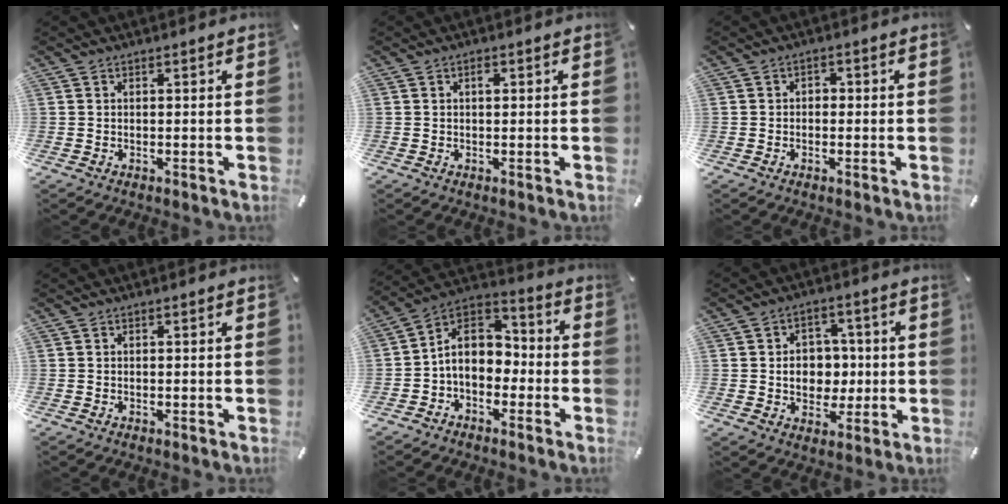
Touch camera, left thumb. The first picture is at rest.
{"total": 1.1, "force": [0.3, 0.6, 0.9], "torque": [-0.011, -0.001, 0.002]}
{"total": 1.8, "force": [-0.9, 1.4, 0.6], "torque": [-0.012, 0.009, -0.020]}
{"total": 0.0}
{"total": 8.8, "force": [-2.0, 7.3, 4.6], "torque": [-0.105, 0.018, -0.036]}
{"total": 8.2, "force": [-0.2, 7.1, 4.3], "torque": [-0.052, 0.006, -0.003]}